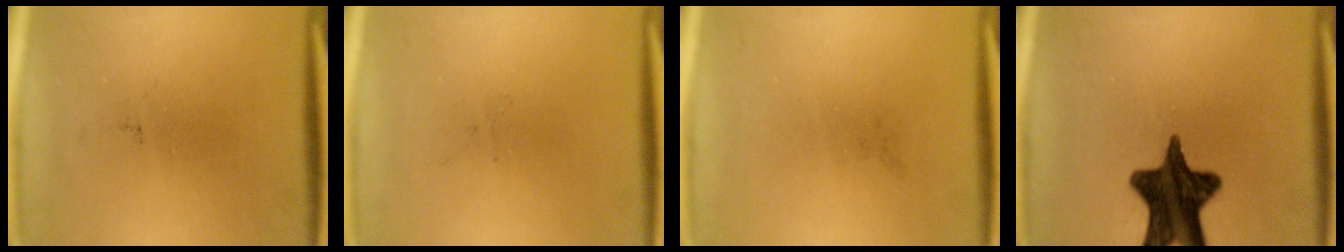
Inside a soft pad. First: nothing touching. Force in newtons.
{"total": 0.0}
{"total": 0.0}
{"total": 15.1}